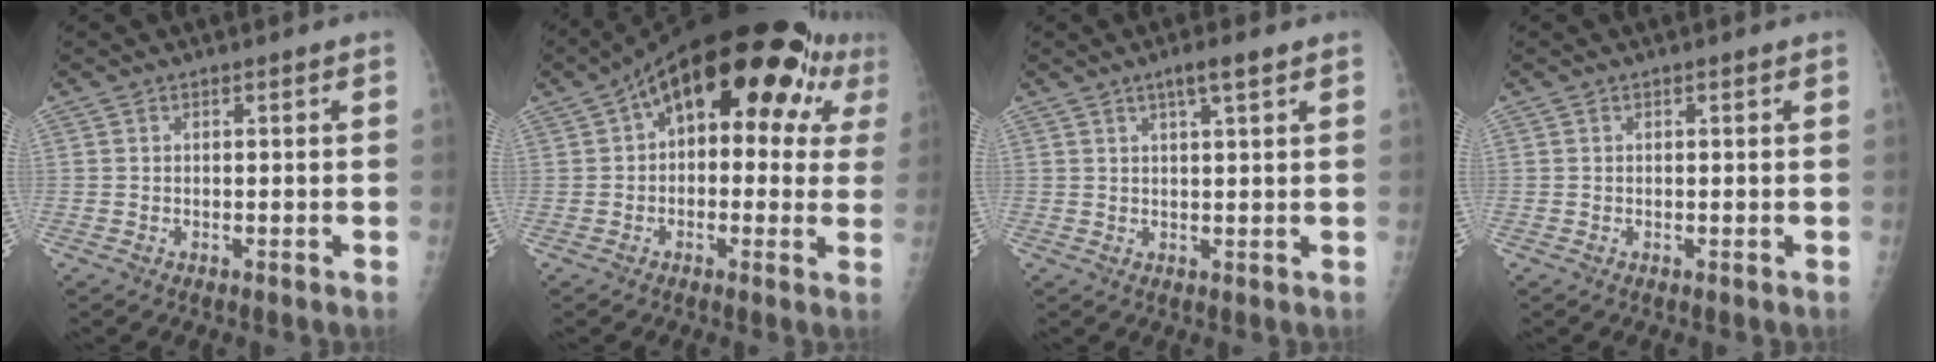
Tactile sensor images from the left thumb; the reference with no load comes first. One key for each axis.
{"total": 20.3, "fx": 7.1, "fy": 10.8, "fz": 15.7, "tx": -0.181, "ty": 0.040, "tz": 0.088}
{"total": 3.7, "fx": 2.2, "fy": 0.4, "fz": 3.0, "tx": -0.053, "ty": -0.005, "tz": 0.040}
{"total": 0.0}